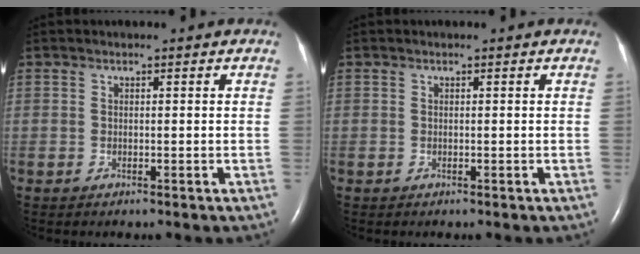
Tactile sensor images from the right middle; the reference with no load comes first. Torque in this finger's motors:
{"motor_torque": [0.00, 0.00, 0.00, -0.01]}